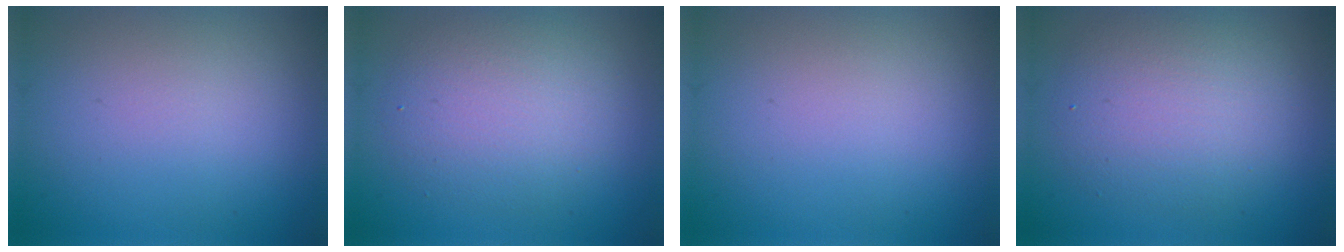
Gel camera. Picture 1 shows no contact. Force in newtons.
{"total": 4.5, "press": 4.5, "slide": 0.3}
{"total": 0.0}
{"total": 4.8, "press": 4.8, "slide": 0.1}